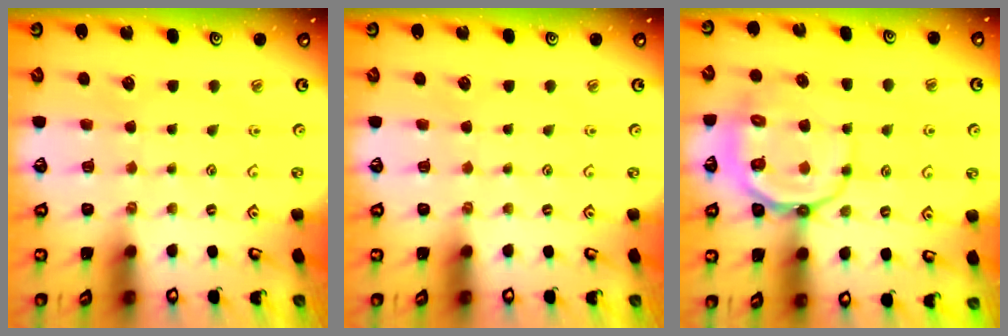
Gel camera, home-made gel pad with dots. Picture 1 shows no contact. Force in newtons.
{"total": 0.0}
{"total": 12.1, "press": 12.0, "slide": 2.0}